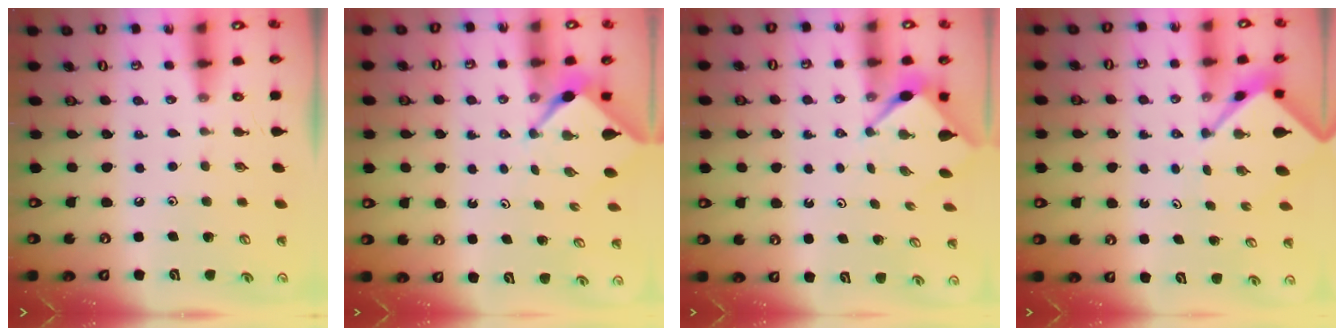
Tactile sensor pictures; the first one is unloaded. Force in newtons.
{"total": 2.4, "press": 2.4, "slide": 0.2}
{"total": 2.9, "press": 2.9, "slide": 0.3}
{"total": 3.9, "press": 3.9, "slide": 0.5}